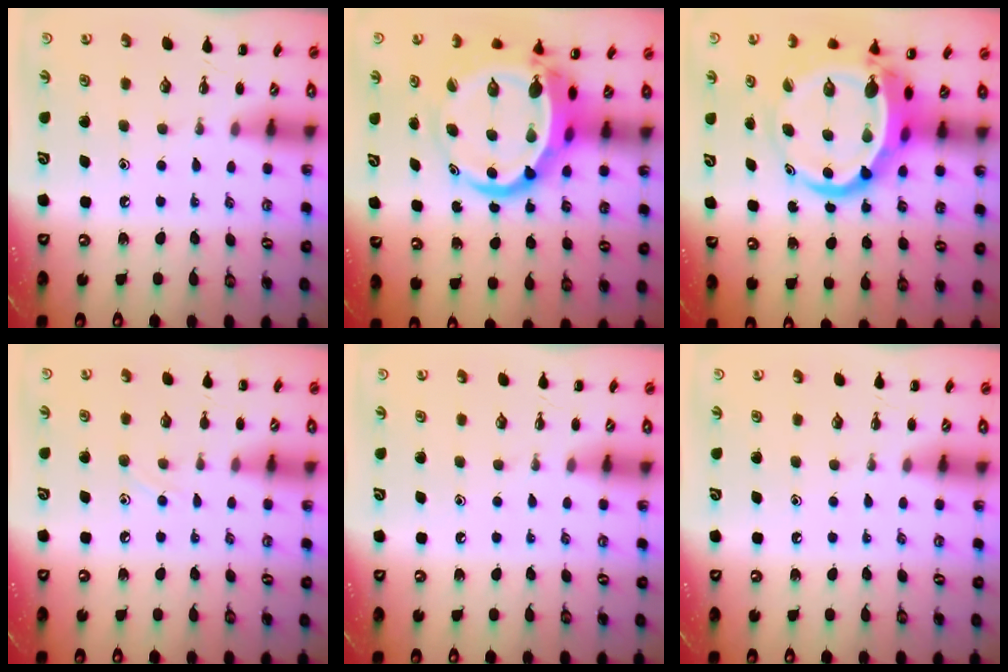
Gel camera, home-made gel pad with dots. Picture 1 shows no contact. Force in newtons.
{"total": 13.3, "press": 12.9, "slide": 3.2}
{"total": 13.3, "press": 12.9, "slide": 3.2}
{"total": 5.0, "press": 4.8, "slide": 1.6}
{"total": 0.0}
{"total": 0.0}